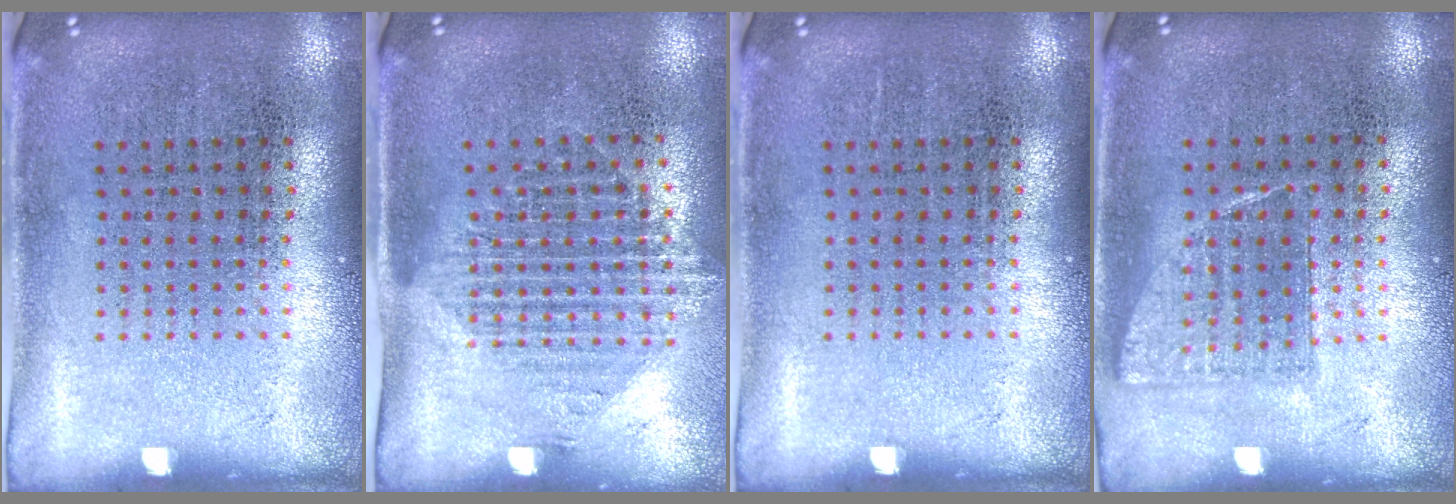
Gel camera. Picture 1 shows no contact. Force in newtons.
{"total": 1.5, "press": 1.2, "slide": 0.9}
{"total": 0.0}
{"total": 0.7, "press": 0.7, "slide": 0.2}